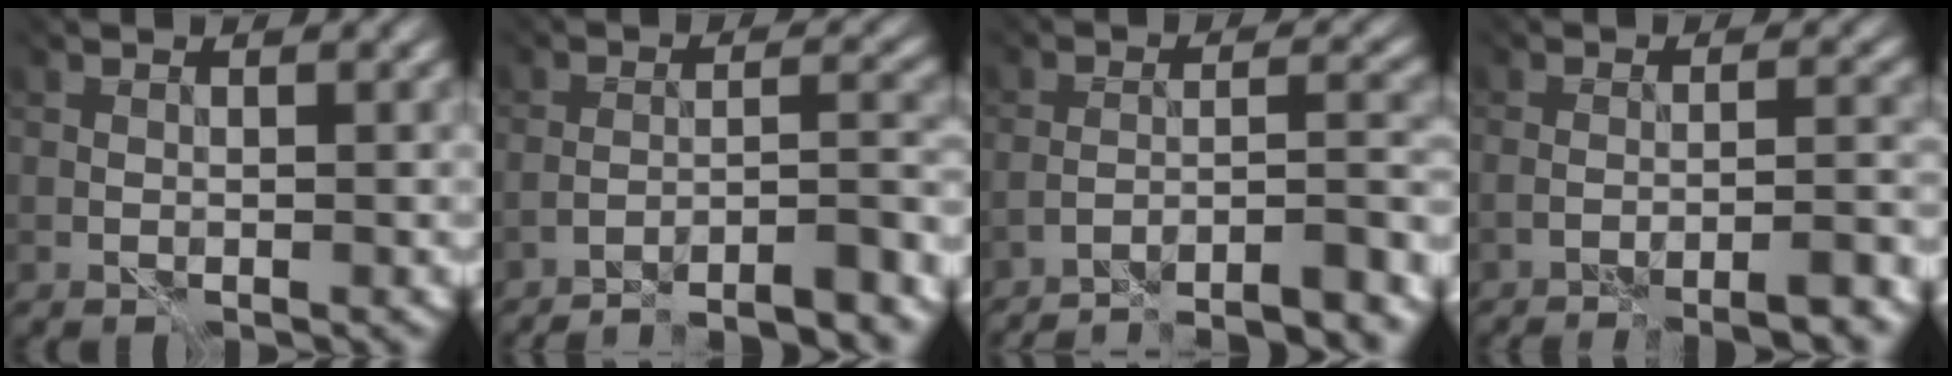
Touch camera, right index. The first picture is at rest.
{"total": 8.7, "force": [-8.0, 0.7, 3.5], "torque": [-0.030, 0.014, -0.108]}
{"total": 10.9, "force": [-10.0, 1.0, 4.1], "torque": [-0.038, 0.011, -0.130]}
{"total": 4.3, "force": [-3.3, 0.1, 2.7], "torque": [-0.031, 0.002, -0.055]}